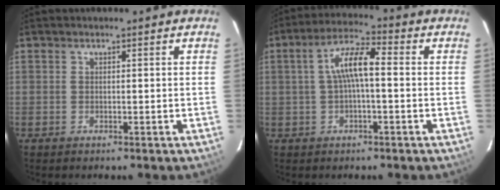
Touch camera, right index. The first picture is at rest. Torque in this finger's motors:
{"motor_torque": [0.62, 0.06, 0.49, 0.11]}